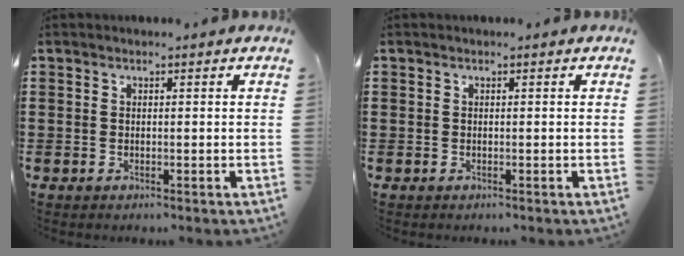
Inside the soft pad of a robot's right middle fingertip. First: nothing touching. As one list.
[{"total": 0.0}]